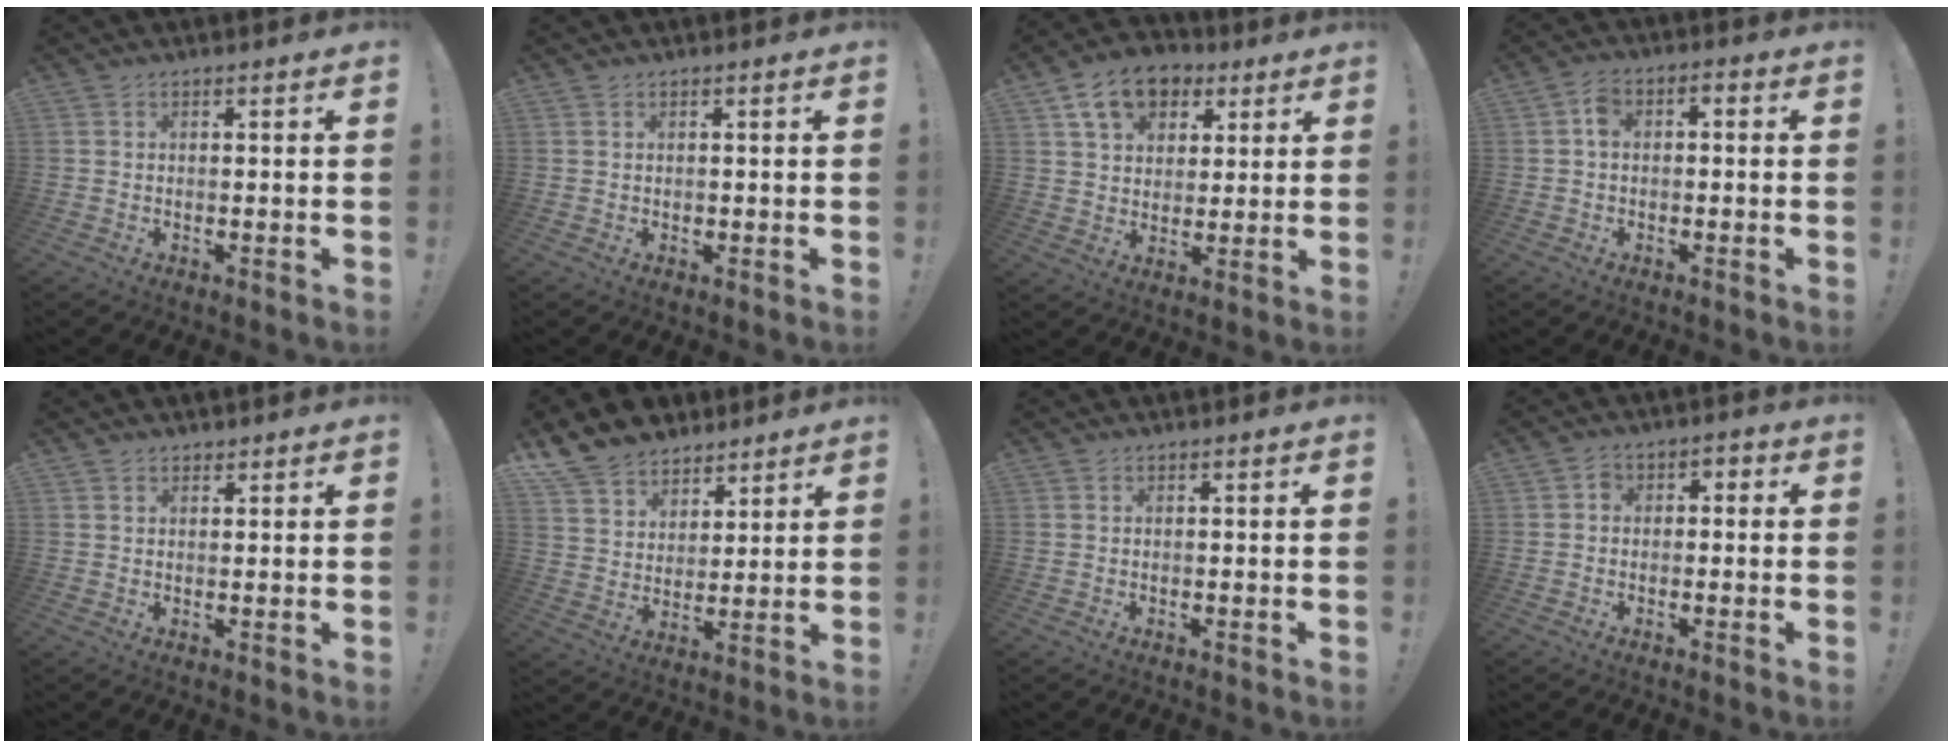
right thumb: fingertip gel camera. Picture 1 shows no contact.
{"total": 0.5, "force": [0.1, 0.5, -0.1], "torque": [-0.002, 0.004, 0.003]}
{"total": 12.5, "force": [6.4, 9.1, 5.8], "torque": [-0.085, -0.025, 0.123]}
{"total": 4.4, "force": [-1.2, 2.9, 3.0], "torque": [-0.055, 0.020, -0.020]}
{"total": 1.5, "force": [1.2, 0.8, 0.1], "torque": [0.010, -0.008, 0.021]}
{"total": 11.3, "force": [8.8, 6.9, 1.9], "torque": [-0.042, -0.066, 0.175]}
{"total": 0.0}
{"total": 3.7, "force": [-2.1, 2.6, 1.6], "torque": [-0.020, 0.017, -0.040]}